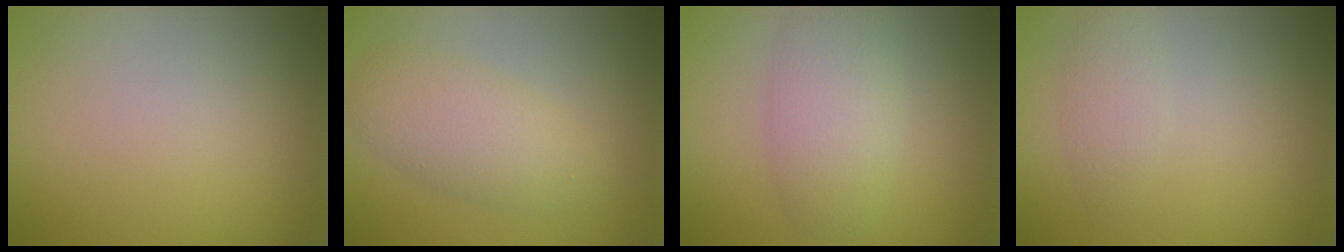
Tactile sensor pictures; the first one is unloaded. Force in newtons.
{"total": 4.0, "press": 4.0, "slide": 0.1}
{"total": 4.4, "press": 4.4, "slide": 0.2}
{"total": 1.8, "press": 1.8, "slide": 0.2}